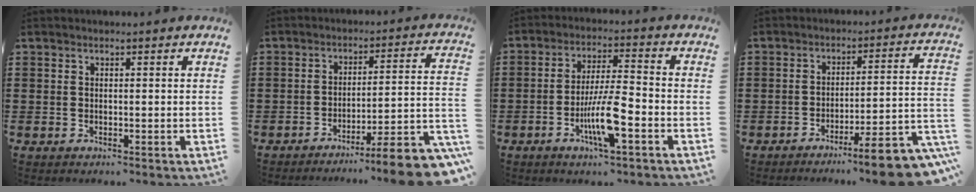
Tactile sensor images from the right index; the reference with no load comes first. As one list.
[{"total": 7.8, "force": [-6.3, -0.1, 4.6], "torque": [-0.066, -0.006, -0.122]}, {"total": 8.6, "force": [-3.3, 1.6, 7.8], "torque": [-0.151, -0.007, -0.062]}, {"total": 8.8, "force": [-7.0, 0.4, 5.3], "torque": [-0.076, 0.001, -0.130]}]